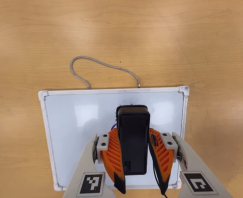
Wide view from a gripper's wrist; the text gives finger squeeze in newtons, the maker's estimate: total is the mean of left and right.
{"total": 6.1, "left": 5.2, "right": 7.0}